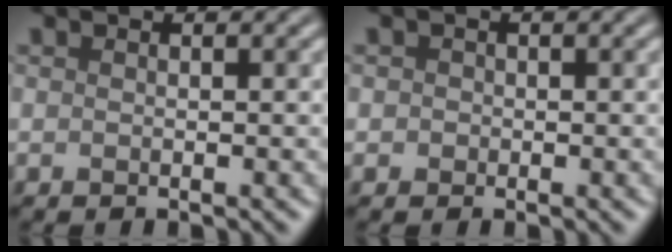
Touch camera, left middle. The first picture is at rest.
{"total": 1.6, "force": [0.6, 1.4, 0.5], "torque": [0.015, 0.013, -0.015]}